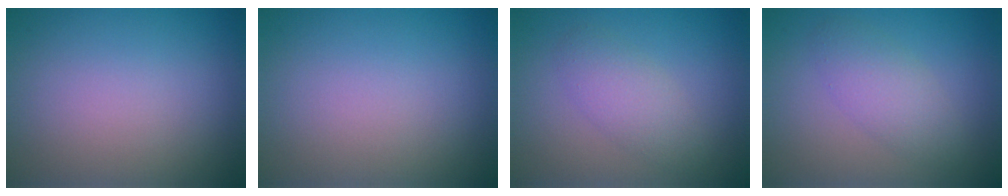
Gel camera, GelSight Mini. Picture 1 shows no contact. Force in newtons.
{"total": 0.0}
{"total": 2.8, "press": 2.8, "slide": 0.0}
{"total": 2.8, "press": 2.8, "slide": 0.2}